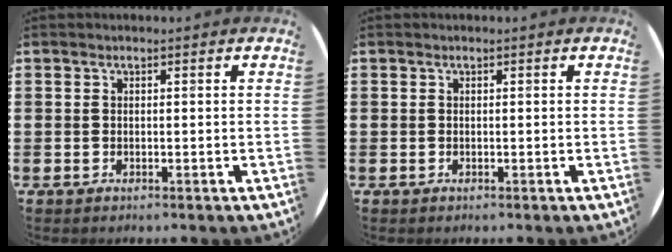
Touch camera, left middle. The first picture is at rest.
{"total": 0.0}